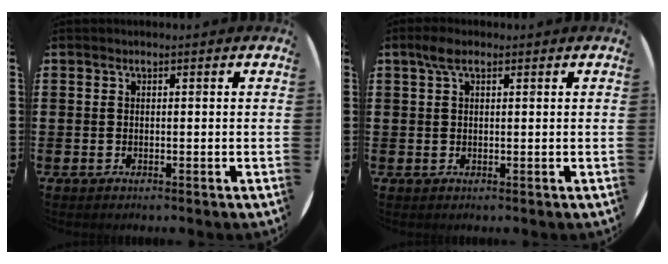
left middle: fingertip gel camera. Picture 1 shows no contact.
{"total": 2.5, "force": [1.3, 1.1, 1.8], "torque": [-0.031, 0.005, 0.021]}